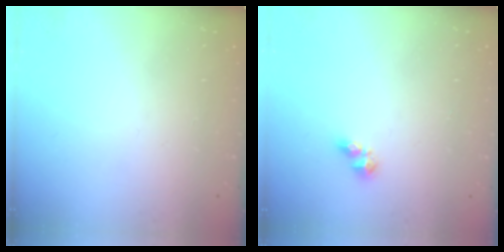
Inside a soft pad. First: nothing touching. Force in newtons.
{"total": 5.7, "press": 5.7, "slide": 0.5}